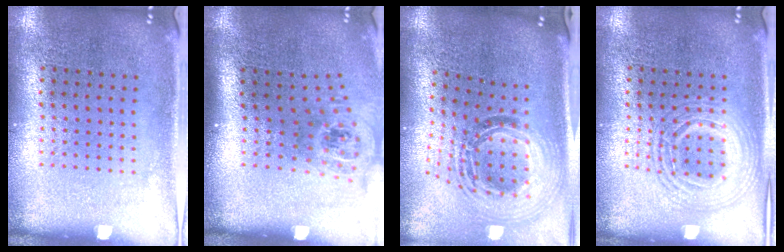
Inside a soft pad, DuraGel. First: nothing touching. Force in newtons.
{"total": 1.6, "press": 1.2, "slide": 1.0}
{"total": 1.9, "press": 1.5, "slide": 1.1}
{"total": 2.7, "press": 2.7, "slide": 0.3}